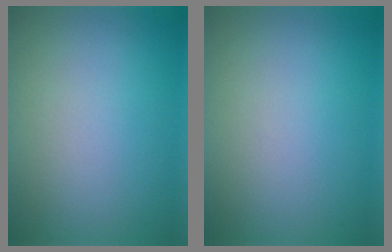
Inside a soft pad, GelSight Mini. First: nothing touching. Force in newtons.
{"total": 0.0}